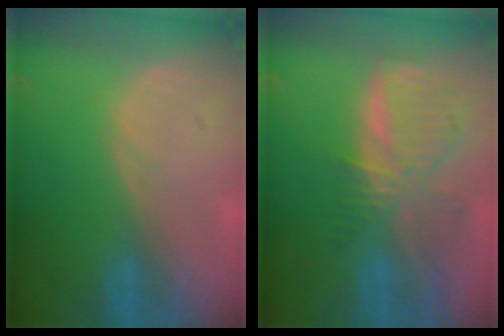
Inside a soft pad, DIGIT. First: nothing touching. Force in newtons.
{"total": 8.7, "press": 7.5, "slide": 4.3}